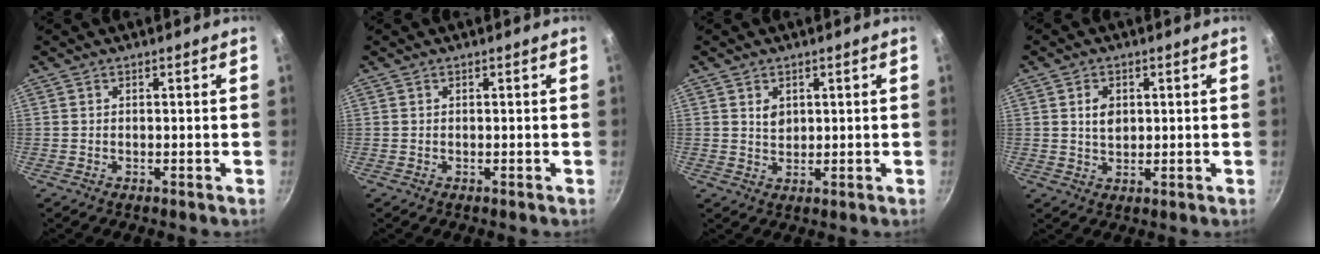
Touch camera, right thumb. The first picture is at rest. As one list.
[{"total": 0.0}, {"total": 2.7, "force": [1.0, 2.0, 1.5], "torque": [-0.017, -0.005, 0.018]}, {"total": 3.9, "force": [0.9, 2.7, 2.6], "torque": [-0.035, -0.002, 0.017]}]